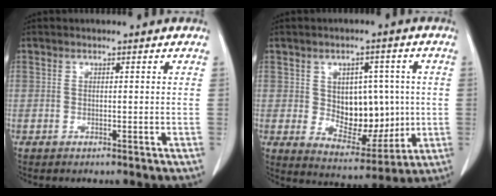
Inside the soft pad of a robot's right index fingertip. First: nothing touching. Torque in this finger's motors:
{"motor_torque": [0.30, 0.25, 0.19, 0.03]}